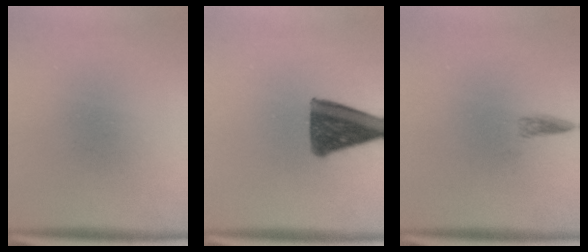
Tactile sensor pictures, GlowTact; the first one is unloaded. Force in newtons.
{"total": 11.8}
{"total": 1.2}